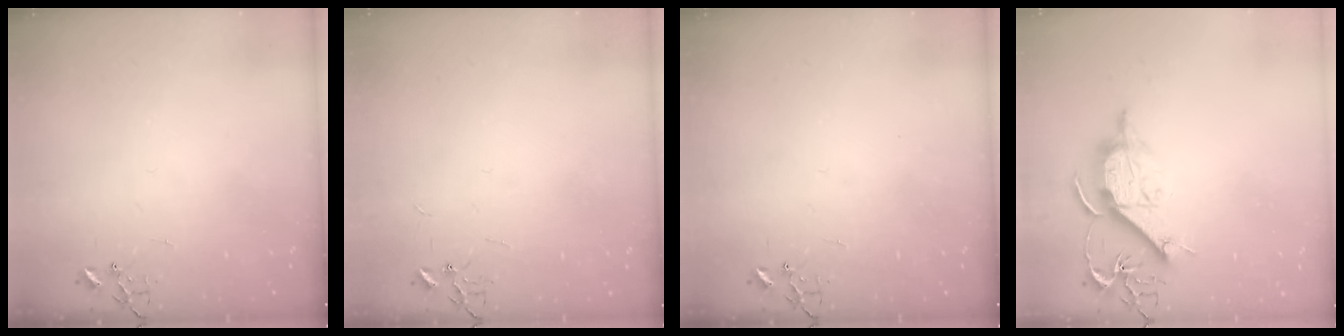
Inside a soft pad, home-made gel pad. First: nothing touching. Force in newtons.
{"total": 1.8, "press": 1.8, "slide": 0.2}
{"total": 0.0}
{"total": 11.7, "press": 11.7, "slide": 0.6}